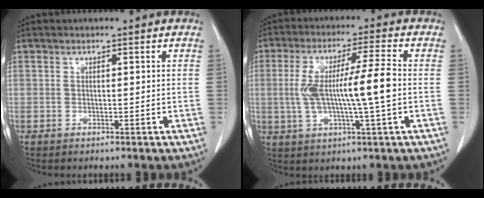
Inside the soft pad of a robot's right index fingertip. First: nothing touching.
{"total": 10.9, "force": [-0.4, 0.2, 10.9], "torque": [-0.214, 0.013, -0.007]}